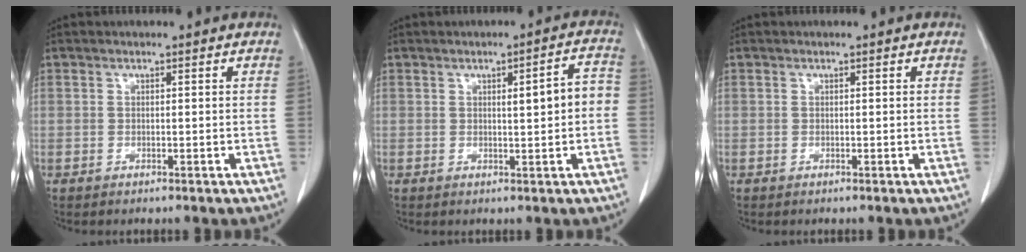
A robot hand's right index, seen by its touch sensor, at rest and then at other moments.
{"total": 4.6, "force": [0.0, 0.8, 4.5], "torque": [-0.062, 0.015, 0.001]}
{"total": 0.0}